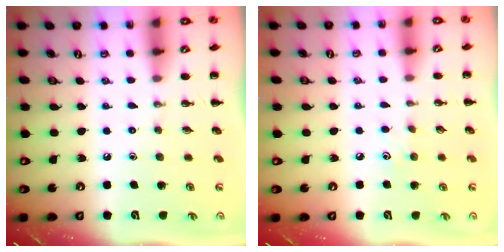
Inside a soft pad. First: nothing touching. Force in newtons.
{"total": 4.0, "press": 3.9, "slide": 1.1}